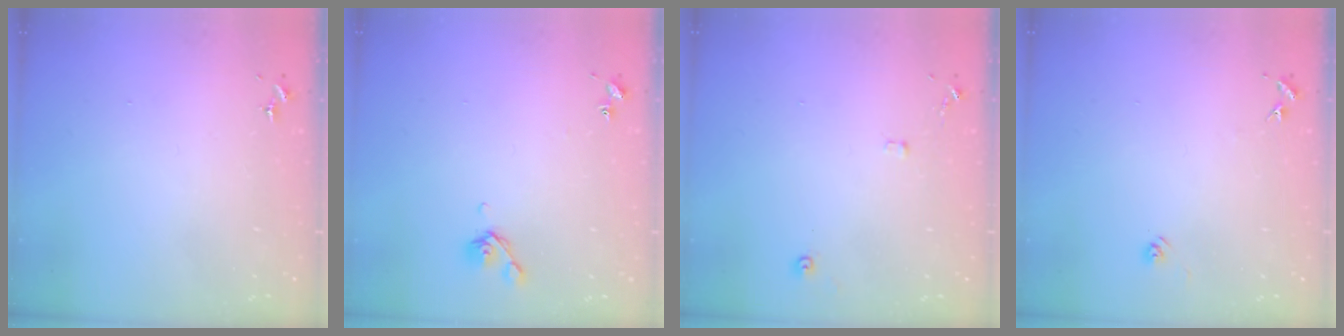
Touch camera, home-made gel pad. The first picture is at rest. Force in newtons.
{"total": 5.6, "press": 5.6, "slide": 0.8}
{"total": 6.4, "press": 6.4, "slide": 0.6}
{"total": 6.3, "press": 6.3, "slide": 0.5}